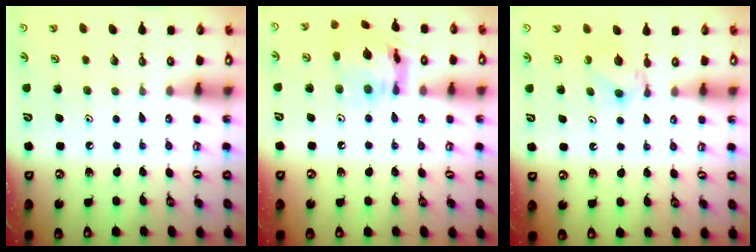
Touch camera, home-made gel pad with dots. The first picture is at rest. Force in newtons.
{"total": 15.6, "press": 15.5, "slide": 1.5}
{"total": 3.9, "press": 3.8, "slide": 0.7}